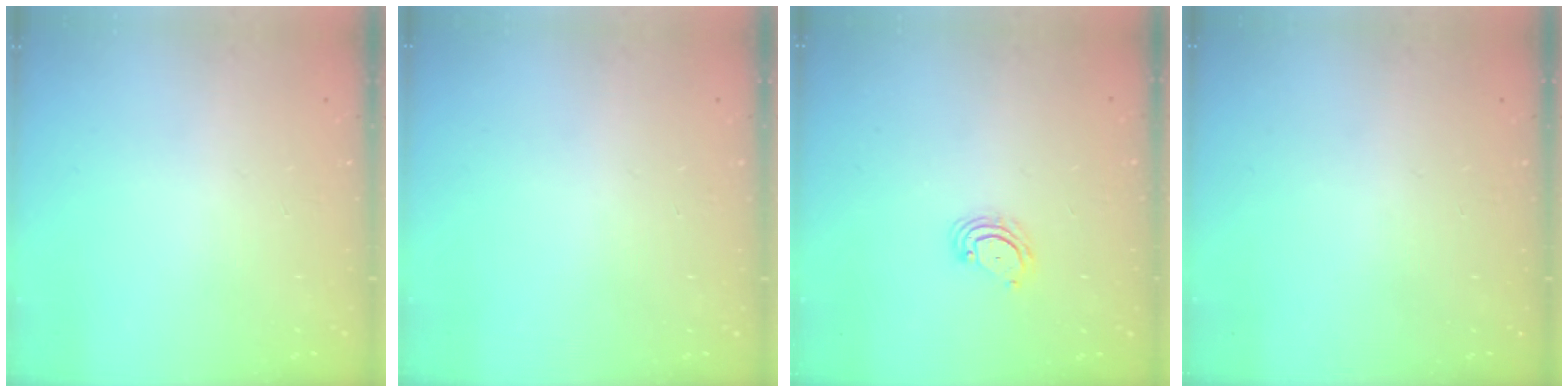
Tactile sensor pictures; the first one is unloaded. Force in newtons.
{"total": 0.0}
{"total": 5.0, "press": 4.9, "slide": 0.4}
{"total": 0.0}